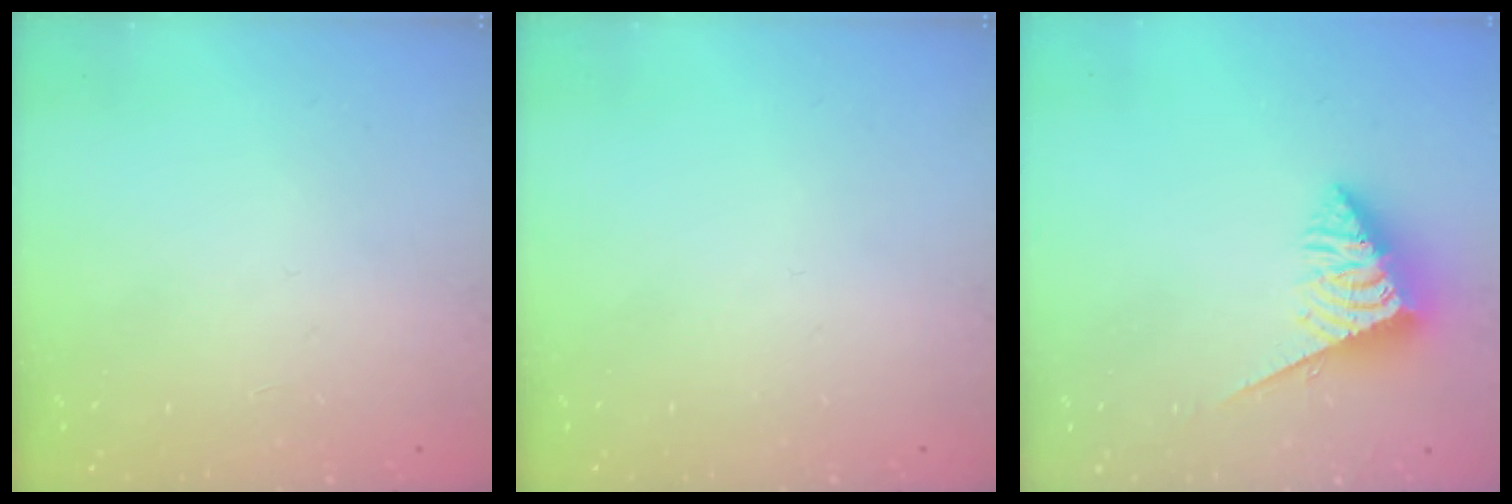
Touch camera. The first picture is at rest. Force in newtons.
{"total": 0.0}
{"total": 7.1, "press": 7.0, "slide": 0.8}